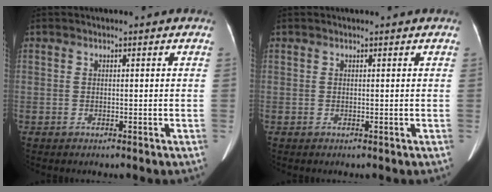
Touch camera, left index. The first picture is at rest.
{"total": 0.0}